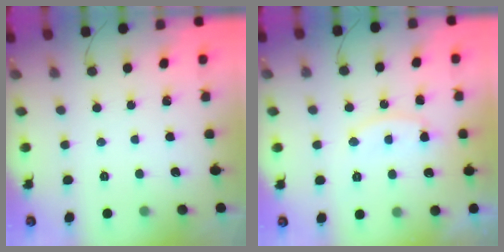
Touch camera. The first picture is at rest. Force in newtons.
{"total": 11.1, "press": 11.1, "slide": 0.7}